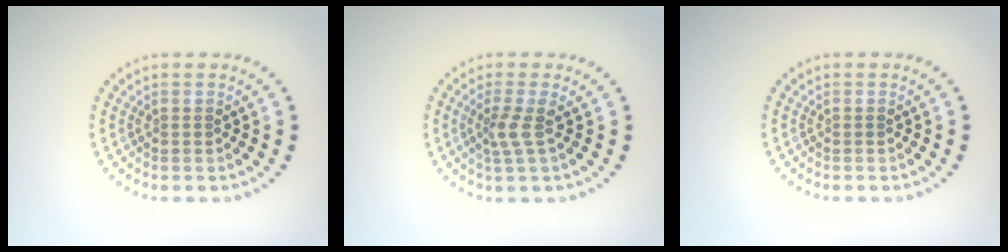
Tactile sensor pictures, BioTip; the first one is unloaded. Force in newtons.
{"total": 1.9, "press": 1.4, "slide": 1.3}
{"total": 0.0}